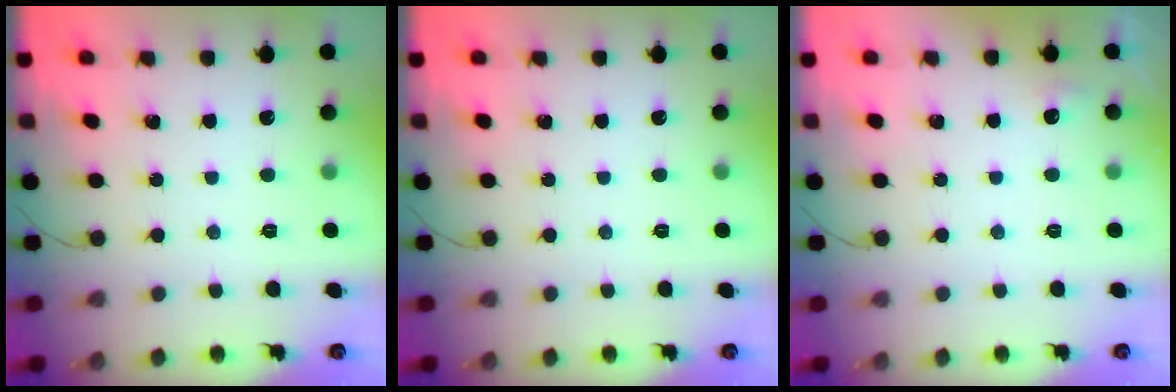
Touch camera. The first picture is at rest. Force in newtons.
{"total": 0.0}
{"total": 6.5, "press": 3.4, "slide": 5.5}